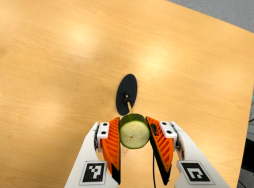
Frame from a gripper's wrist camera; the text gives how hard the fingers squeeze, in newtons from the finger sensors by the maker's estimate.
{"total": 9.4, "left": 8.4, "right": 10.4}